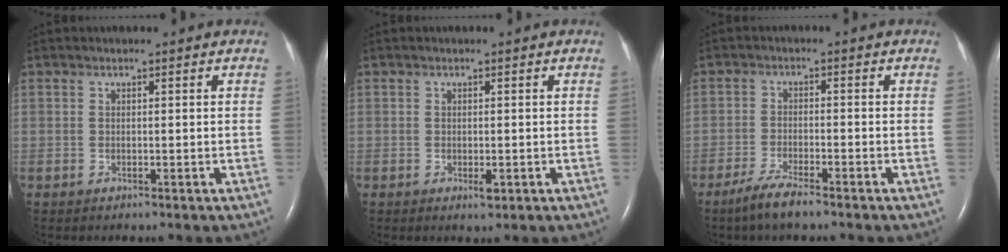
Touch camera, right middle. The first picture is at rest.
{"total": 1.2, "force": [-0.4, 0.4, 1.0], "torque": [-0.018, -0.003, -0.005]}
{"total": 4.6, "force": [-3.6, 0.3, 2.9], "torque": [-0.070, -0.011, -0.069]}